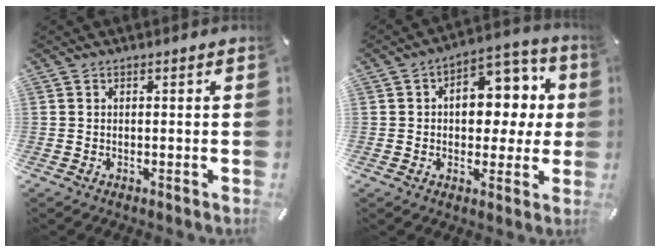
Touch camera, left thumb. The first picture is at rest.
{"total": 12.5, "force": [1.9, 8.3, 9.1], "torque": [-0.113, -0.009, 0.032]}